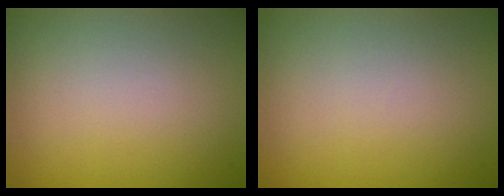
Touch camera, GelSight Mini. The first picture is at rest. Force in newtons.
{"total": 0.0}